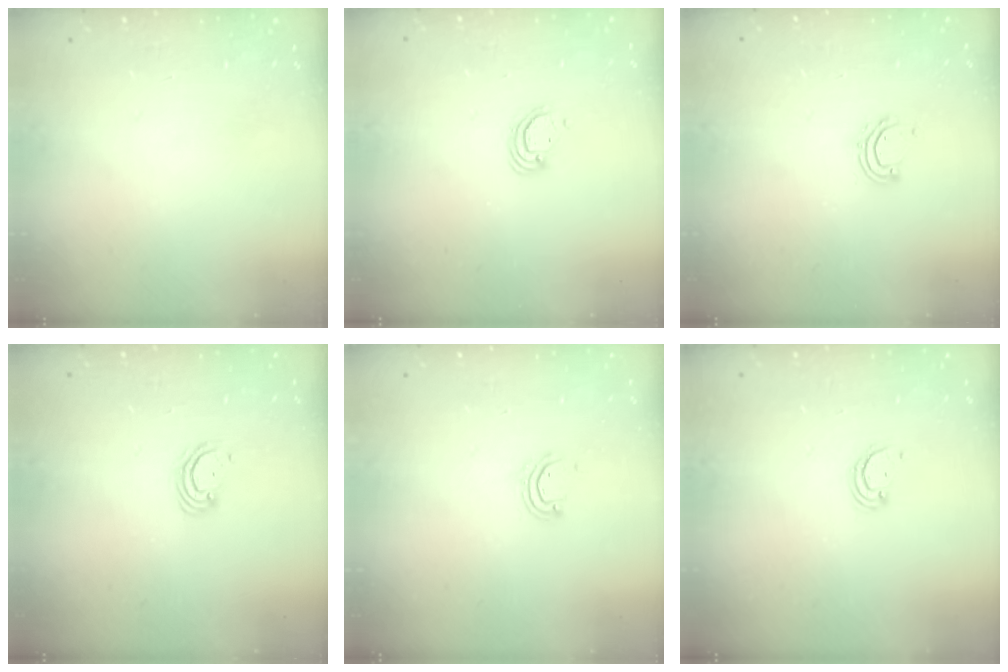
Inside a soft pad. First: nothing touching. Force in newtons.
{"total": 3.8, "press": 3.8, "slide": 0.1}
{"total": 4.5, "press": 4.4, "slide": 0.4}
{"total": 3.8, "press": 3.8, "slide": 0.4}
{"total": 2.7, "press": 2.7, "slide": 0.2}
{"total": 2.2, "press": 2.2, "slide": 0.2}